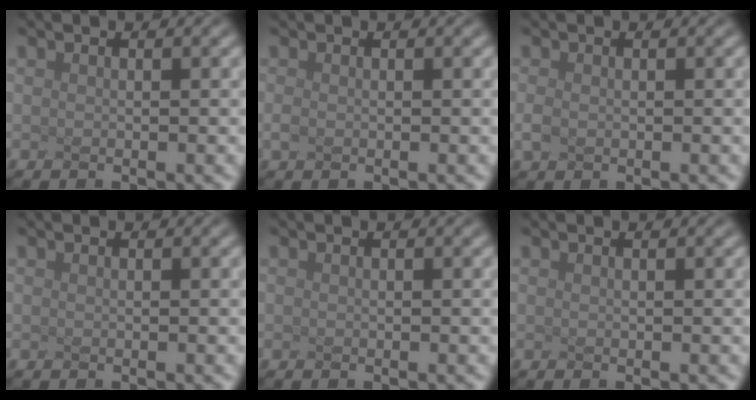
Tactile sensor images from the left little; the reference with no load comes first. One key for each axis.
{"total": 1.0, "fx": -0.5, "fy": -0.6, "fz": -0.6, "tx": -0.014, "ty": -0.009, "tz": 0.010}
{"total": 1.4, "fx": -0.9, "fy": -0.8, "fz": -0.8, "tx": -0.015, "ty": -0.014, "tz": 0.019}
{"total": 0.0}
{"total": 0.0}
{"total": 0.7, "fx": 0.5, "fy": 0.3, "fz": 0.4, "tx": -0.002, "ty": 0.012, "tz": 0.002}